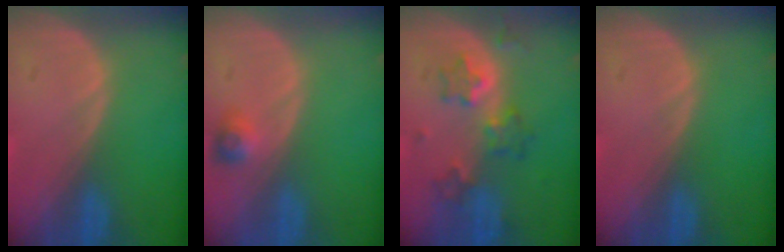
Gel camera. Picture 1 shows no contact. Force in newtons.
{"total": 2.6, "press": 2.4, "slide": 1.0}
{"total": 6.0, "press": 5.8, "slide": 1.8}
{"total": 0.0}